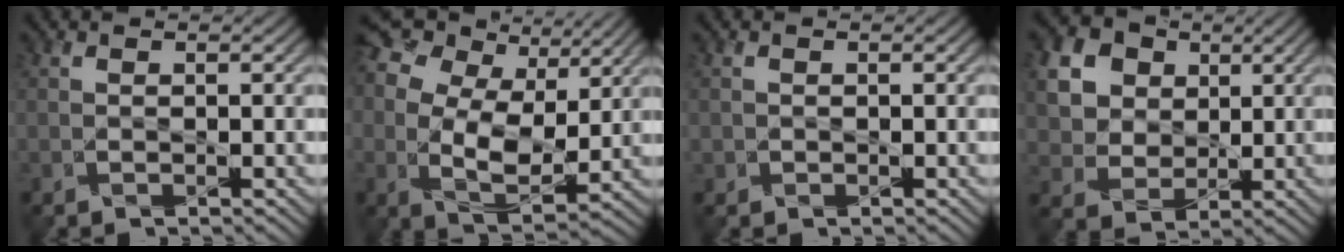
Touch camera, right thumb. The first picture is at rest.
{"total": 12.8, "force": [4.4, 8.1, 8.8], "torque": [-0.205, 0.013, 0.082]}
{"total": 0.7, "force": [-0.1, 0.7, 0.0], "torque": [0.001, -0.002, -0.002]}
{"total": 13.3, "force": [5.1, 10.8, 5.8], "torque": [-0.196, 0.017, 0.121]}